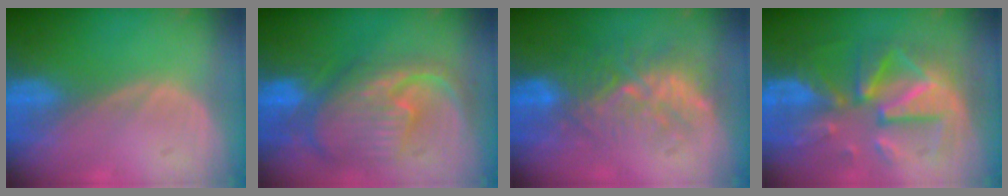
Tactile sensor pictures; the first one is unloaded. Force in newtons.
{"total": 11.9, "press": 10.4, "slide": 5.9}
{"total": 9.0, "press": 8.5, "slide": 3.1}
{"total": 11.8, "press": 11.8, "slide": 1.2}